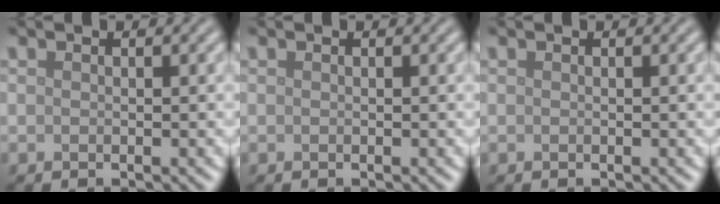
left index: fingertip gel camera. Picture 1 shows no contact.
{"total": 0.0}
{"total": 0.0}